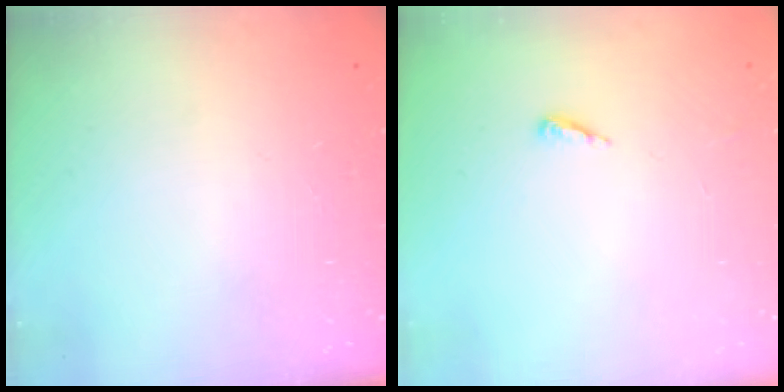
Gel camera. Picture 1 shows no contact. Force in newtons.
{"total": 2.8, "press": 2.8, "slide": 0.2}